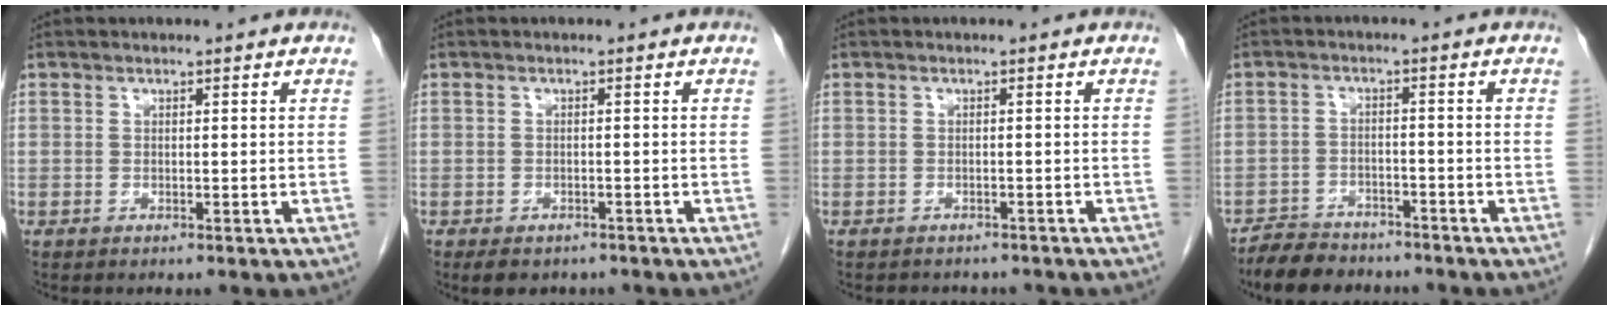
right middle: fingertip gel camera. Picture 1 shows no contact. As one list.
[{"total": 5.0, "force": [-3.9, 2.6, 1.9], "torque": [-0.025, -0.002, -0.049]}, {"total": 4.7, "force": [-4.1, 2.0, 1.0], "torque": [-0.011, 0.003, -0.045]}, {"total": 6.9, "force": [-6.1, 2.7, 1.8], "torque": [-0.033, -0.008, -0.102]}]